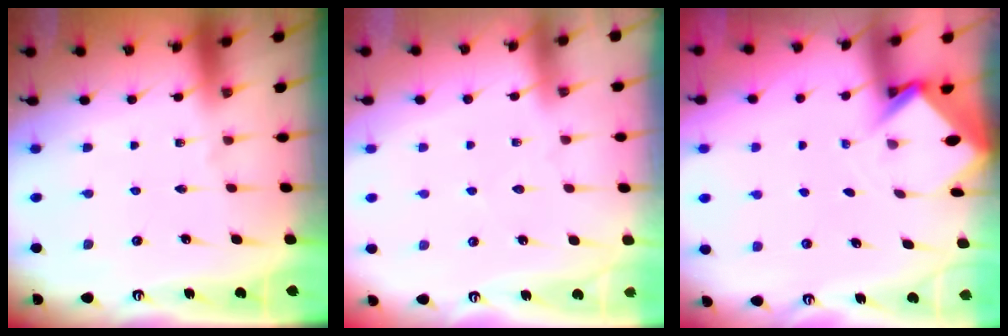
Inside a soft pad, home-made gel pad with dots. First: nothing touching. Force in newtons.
{"total": 2.3, "press": 2.3, "slide": 0.3}
{"total": 3.0, "press": 2.9, "slide": 0.3}